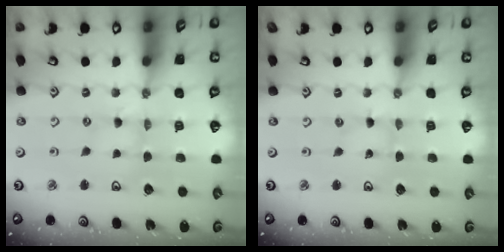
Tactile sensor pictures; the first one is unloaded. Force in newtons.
{"total": 0.0}